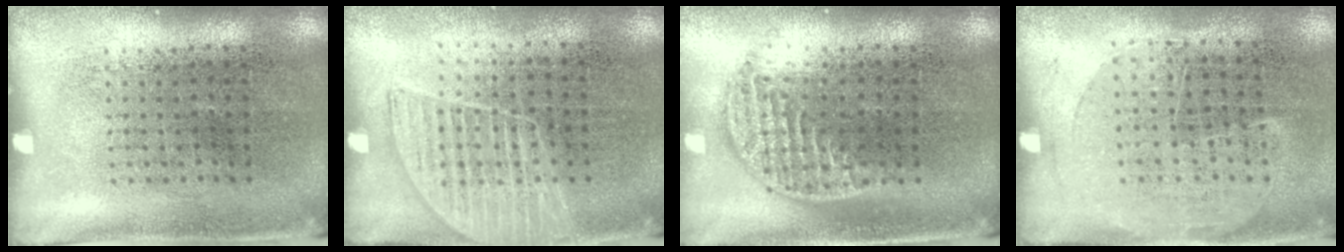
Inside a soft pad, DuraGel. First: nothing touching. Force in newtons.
{"total": 1.4, "press": 1.2, "slide": 0.6}
{"total": 1.3, "press": 1.1, "slide": 0.7}
{"total": 1.3, "press": 1.1, "slide": 0.7}